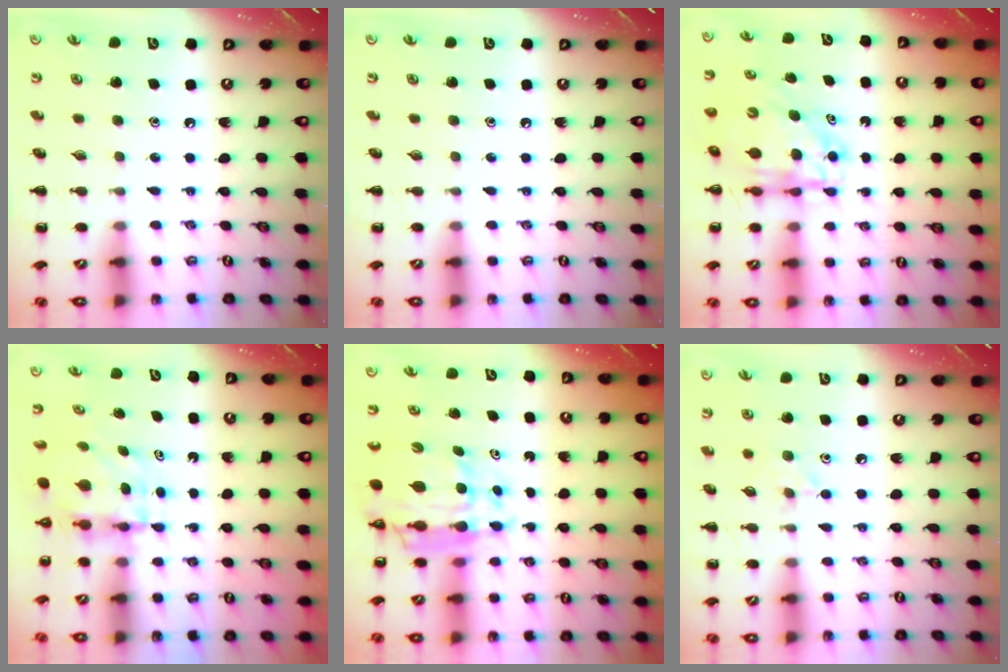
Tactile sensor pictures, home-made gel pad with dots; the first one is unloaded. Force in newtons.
{"total": 0.0}
{"total": 6.4, "press": 6.2, "slide": 1.3}
{"total": 4.6, "press": 4.5, "slide": 0.6}
{"total": 10.7, "press": 10.2, "slide": 3.1}
{"total": 6.1, "press": 5.8, "slide": 1.9}